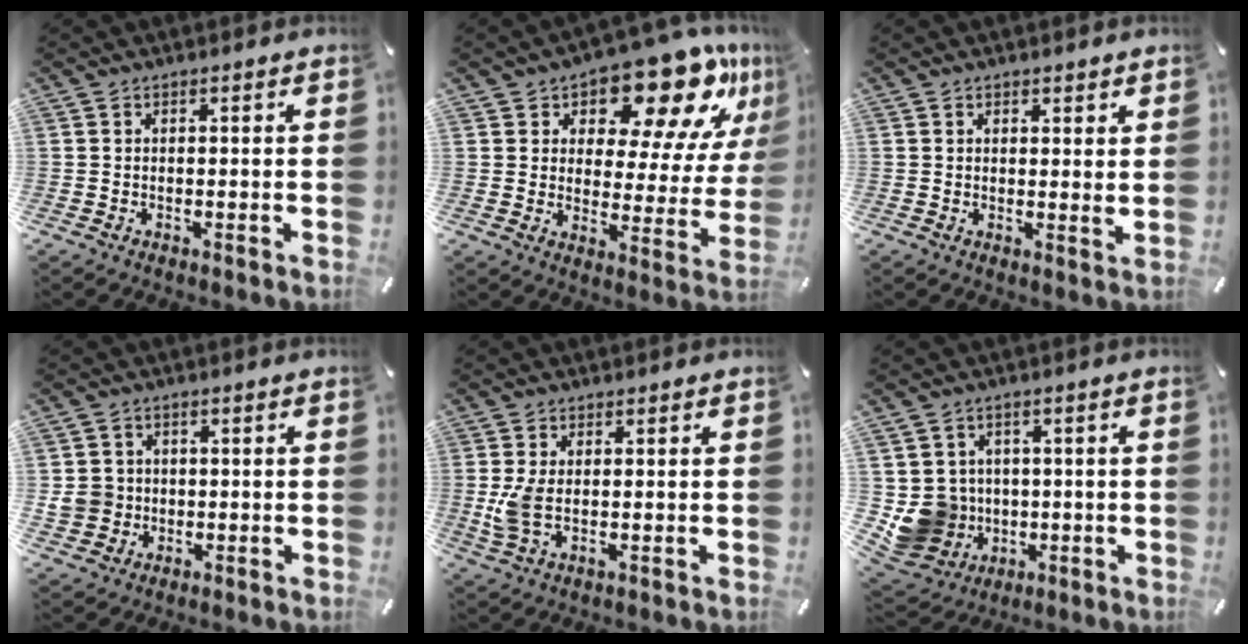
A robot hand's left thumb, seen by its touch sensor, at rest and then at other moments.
{"total": 16.3, "force": [12.1, 6.8, 8.7], "torque": [-0.126, -0.096, 0.199]}
{"total": 1.8, "force": [1.5, 0.9, 0.4], "torque": [0.007, -0.010, 0.026]}
{"total": 5.8, "force": [-0.3, 5.6, 1.2], "torque": [-0.038, 0.009, -0.004]}
{"total": 5.3, "force": [0.3, 2.7, 4.5], "torque": [-0.087, -0.011, 0.000]}
{"total": 9.8, "force": [-0.6, 9.5, 2.1], "torque": [-0.075, -0.005, -0.003]}